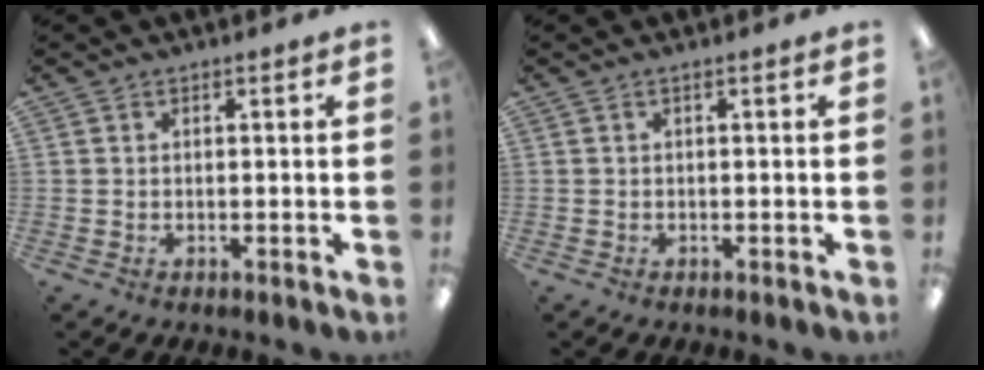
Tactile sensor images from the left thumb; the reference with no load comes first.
{"total": 0.0}